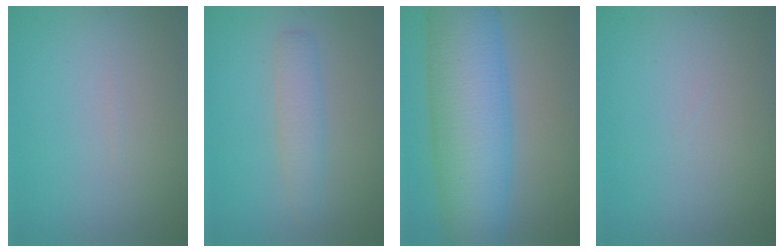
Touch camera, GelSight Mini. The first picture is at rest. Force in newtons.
{"total": 2.4, "press": 2.4, "slide": 0.1}
{"total": 11.5, "press": 11.5, "slide": 0.2}
{"total": 0.0}